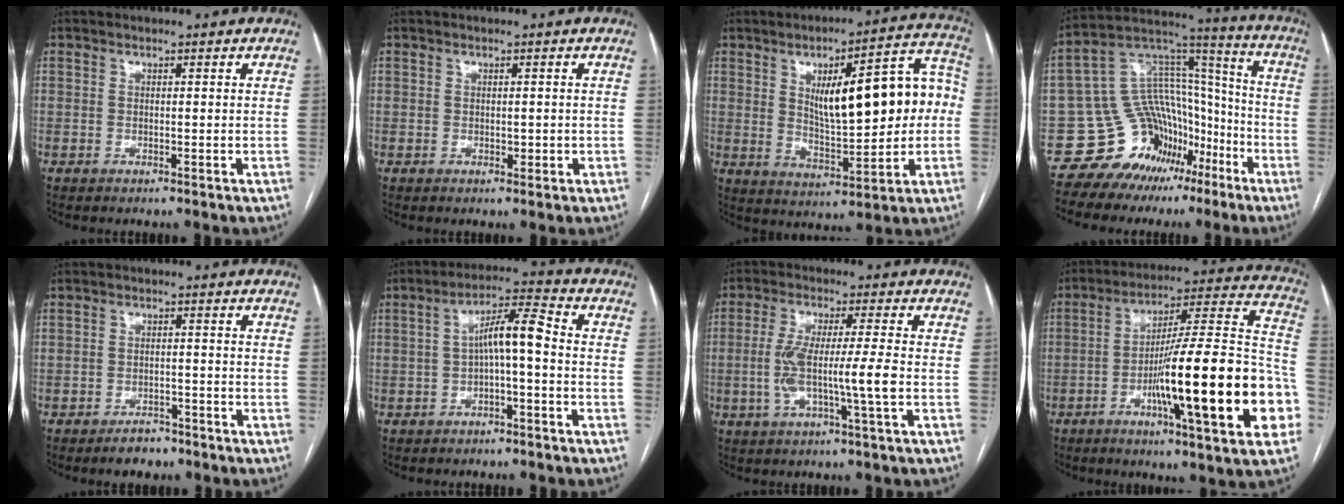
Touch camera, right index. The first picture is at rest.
{"total": 1.1, "force": [-0.1, 0.8, 0.8], "torque": [-0.007, 0.001, 0.002]}
{"total": 17.8, "force": [2.0, 5.2, 16.9], "torque": [-0.236, 0.038, 0.041]}
{"total": 16.3, "force": [-10.0, 11.7, 5.5], "torque": [-0.080, 0.103, -0.156]}
{"total": 3.5, "force": [-2.8, 1.7, 1.3], "torque": [-0.019, 0.004, -0.038]}
{"total": 6.8, "force": [-0.6, 1.0, 6.7], "torque": [-0.116, 0.029, -0.011]}
{"total": 8.4, "force": [-1.4, -0.3, 8.2], "torque": [-0.165, 0.005, -0.026]}
{"total": 25.7, "force": [-7.7, 2.1, 24.5], "torque": [-0.299, 0.007, -0.116]}